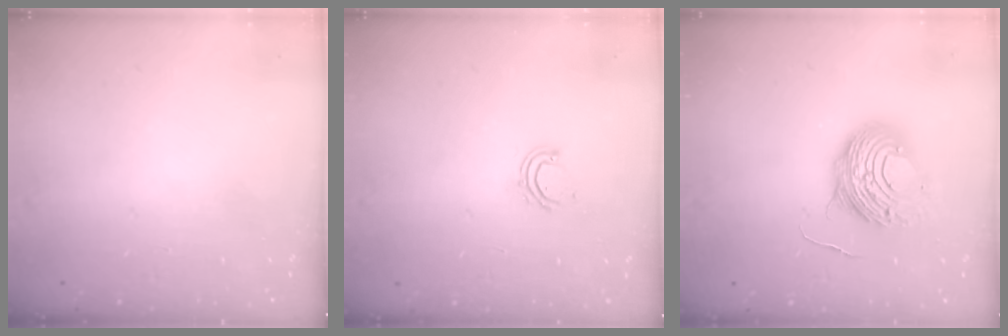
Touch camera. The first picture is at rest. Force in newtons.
{"total": 5.9, "press": 5.8, "slide": 1.3}
{"total": 12.2, "press": 12.2, "slide": 1.4}